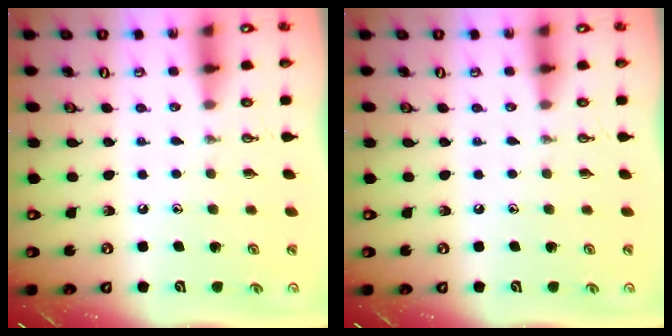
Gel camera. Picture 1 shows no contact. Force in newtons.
{"total": 0.0}